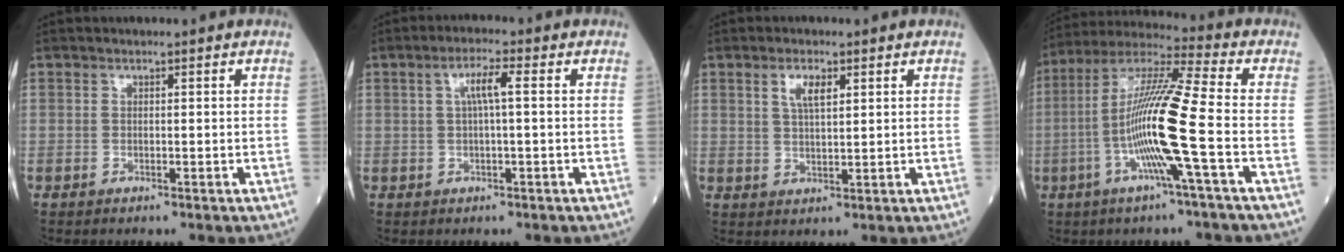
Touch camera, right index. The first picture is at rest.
{"total": 3.7, "force": [0.7, 0.2, 3.6], "torque": [-0.069, 0.009, 0.014]}
{"total": 3.7, "force": [1.7, 1.1, 3.1], "torque": [-0.060, 0.003, 0.033]}
{"total": 14.5, "force": [-3.5, -1.2, 14.1], "torque": [-0.276, 0.000, -0.078]}